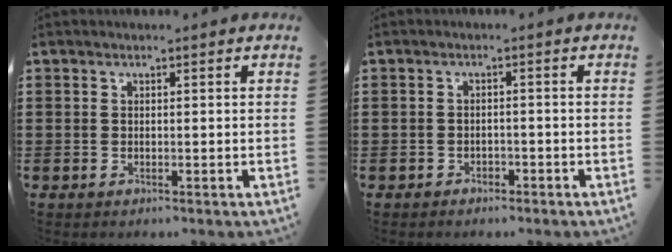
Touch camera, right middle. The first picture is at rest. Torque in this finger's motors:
{"motor_torque": [-0.27, -0.07, -0.01, 0.00]}